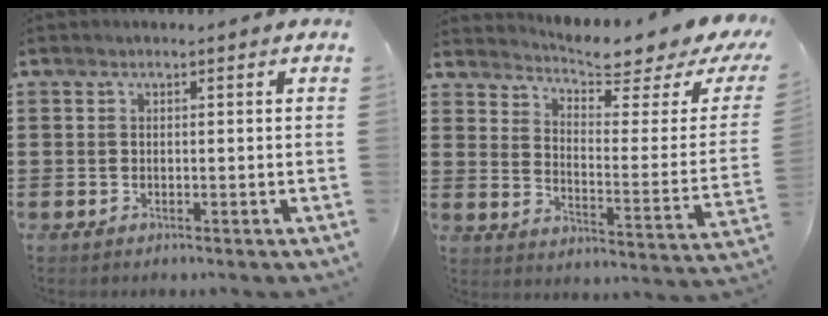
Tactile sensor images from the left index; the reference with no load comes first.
{"total": 5.8, "force": [5.4, 0.0, 2.0], "torque": [-0.054, -0.060, 0.087]}